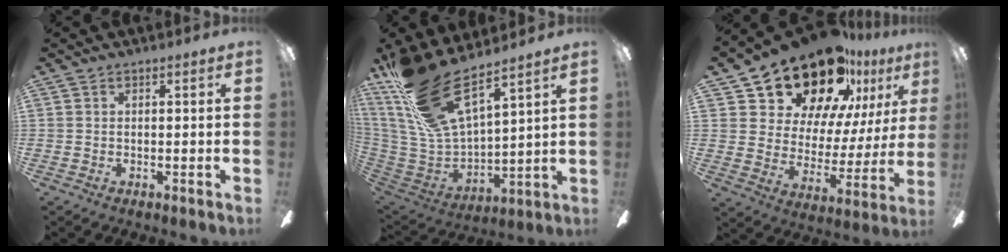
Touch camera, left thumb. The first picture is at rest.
{"total": 21.8, "force": [16.1, 6.4, 13.3], "torque": [-0.290, -0.112, 0.281]}
{"total": 22.3, "force": [17.9, 10.0, 8.8], "torque": [-0.164, -0.117, 0.327]}